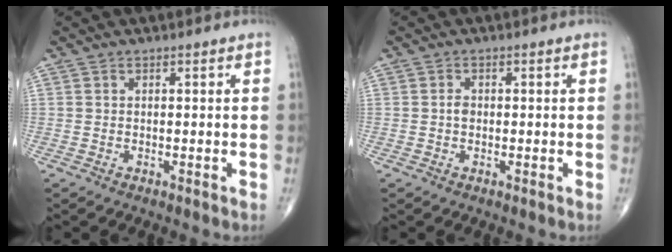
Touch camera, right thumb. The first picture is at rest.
{"total": 1.3, "force": [-0.1, 1.0, 0.8], "torque": [-0.011, 0.003, -0.004]}